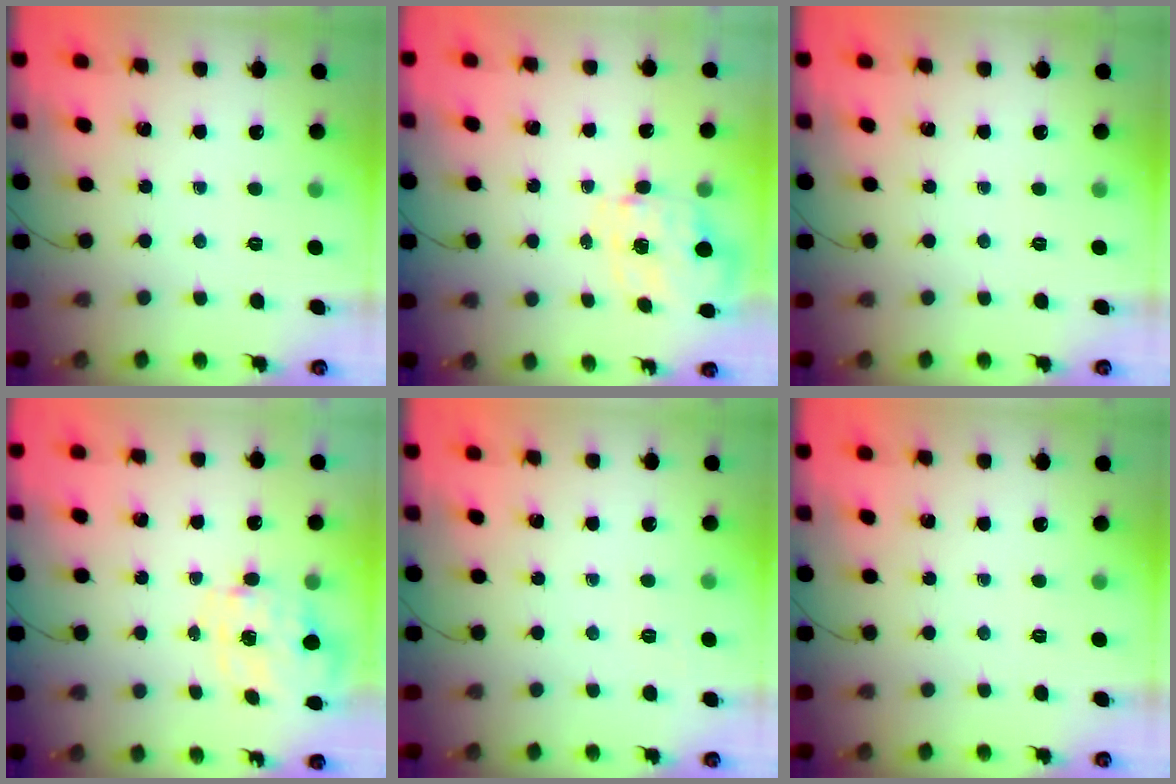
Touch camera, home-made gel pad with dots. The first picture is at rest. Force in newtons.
{"total": 2.5, "press": 2.3, "slide": 1.0}
{"total": 0.0}
{"total": 2.8, "press": 2.6, "slide": 0.8}
{"total": 4.8, "press": 4.6, "slide": 1.3}
{"total": 0.0}